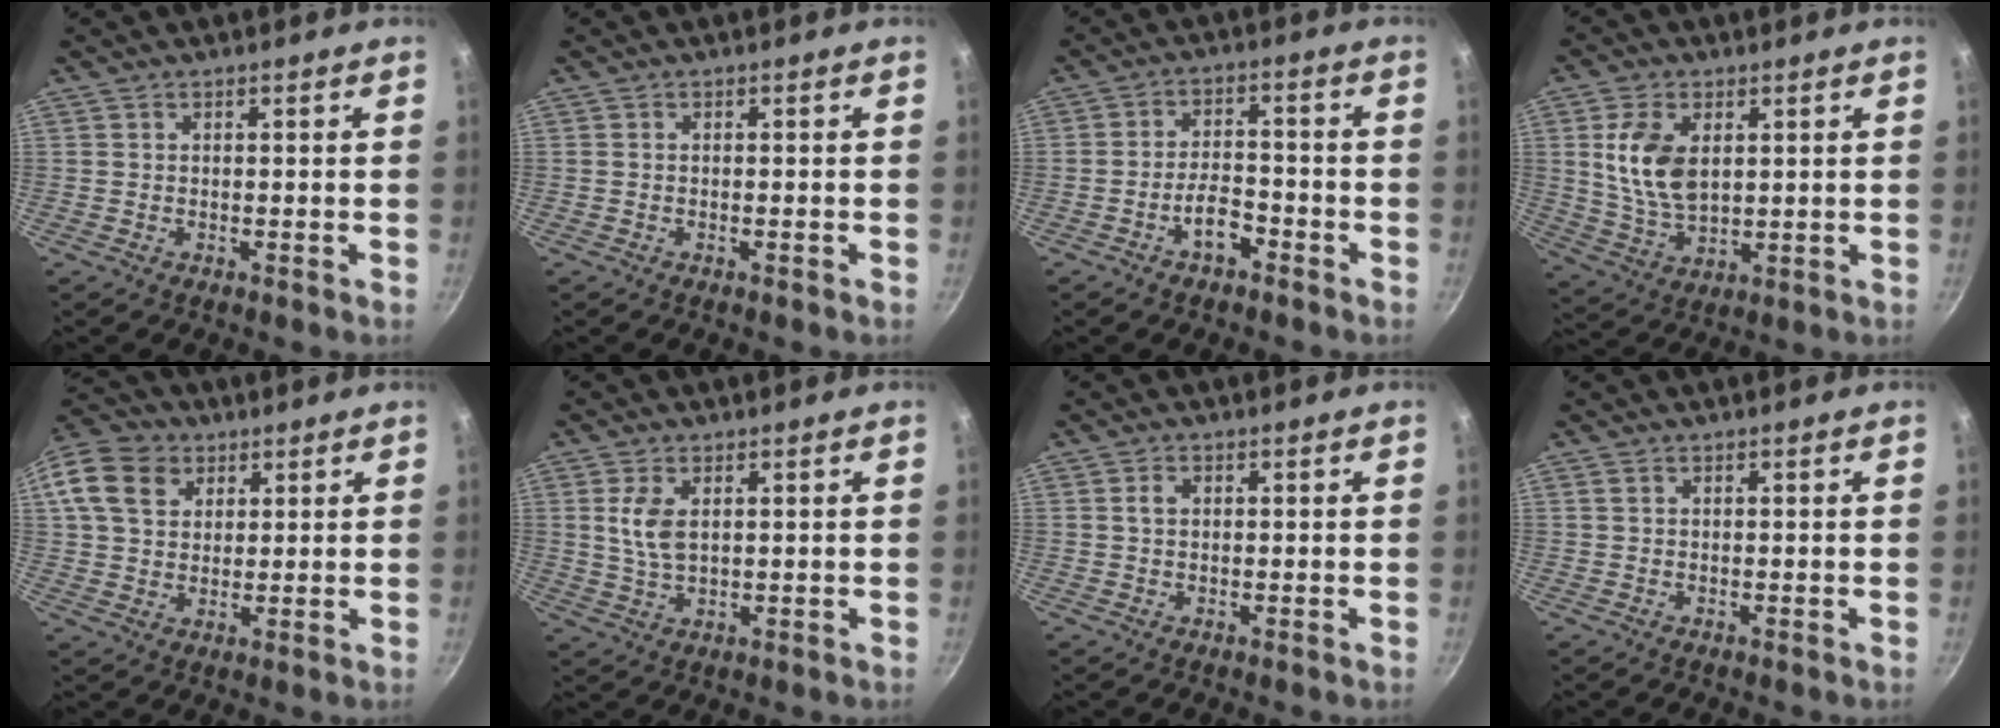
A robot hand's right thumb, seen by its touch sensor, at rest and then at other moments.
{"total": 0.5, "force": [-0.3, 0.1, 0.4], "torque": [-0.009, 0.005, -0.008]}
{"total": 5.6, "force": [-3.3, 2.7, 3.7], "torque": [-0.052, 0.032, -0.058]}
{"total": 10.9, "force": [2.6, 6.5, 8.4], "torque": [-0.155, -0.019, 0.056]}
{"total": 15.2, "force": [5.9, 11.8, 7.7], "torque": [-0.156, 0.019, 0.101]}
{"total": 5.8, "force": [1.4, 3.2, 4.6], "torque": [-0.091, -0.007, 0.030]}
{"total": 1.7, "force": [0.3, 1.3, 1.1], "torque": [-0.017, 0.005, 0.006]}
{"total": 0.7, "force": [0.3, 0.5, 0.4], "torque": [-0.009, 0.002, 0.005]}